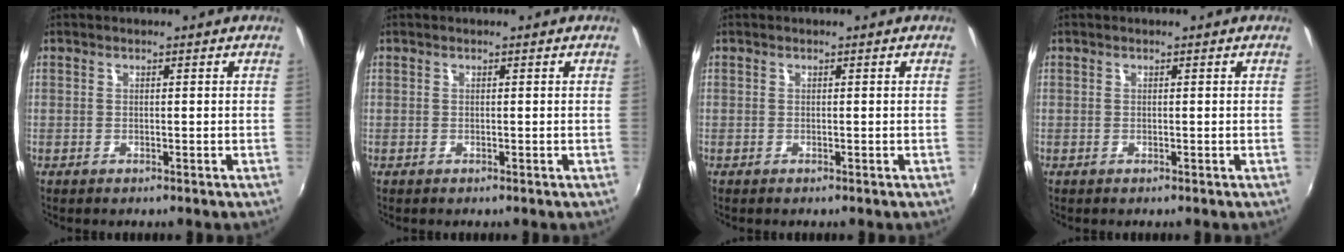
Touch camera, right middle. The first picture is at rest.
{"total": 0.0}
{"total": 0.0}
{"total": 0.0}